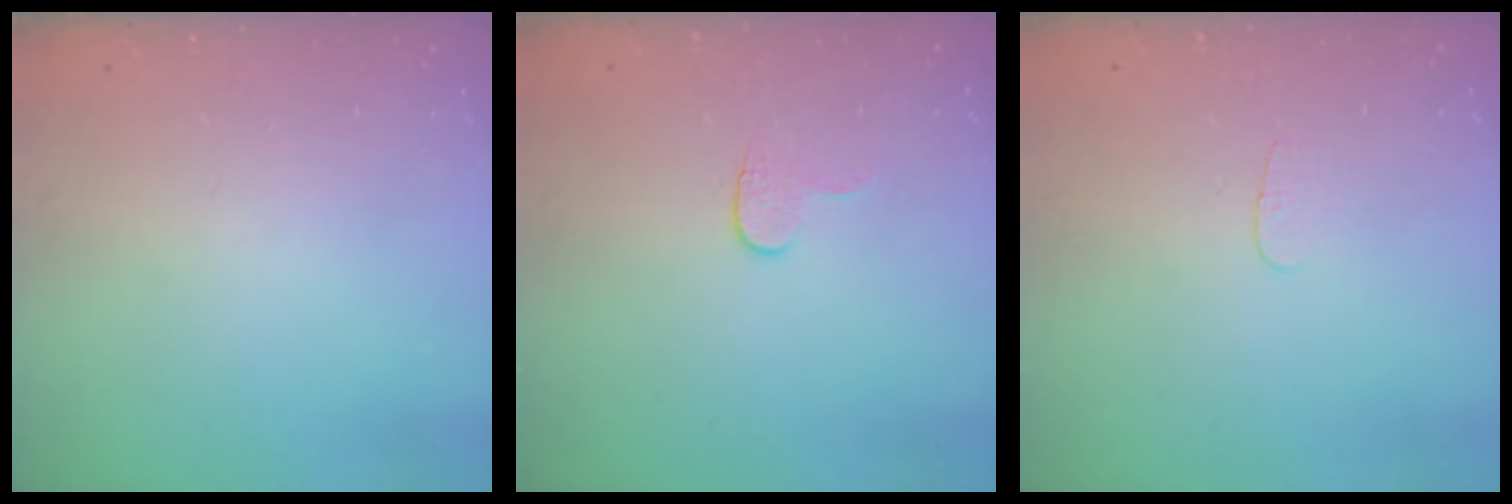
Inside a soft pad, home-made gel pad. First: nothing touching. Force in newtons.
{"total": 3.8, "press": 3.8, "slide": 0.4}
{"total": 2.8, "press": 2.8, "slide": 0.3}